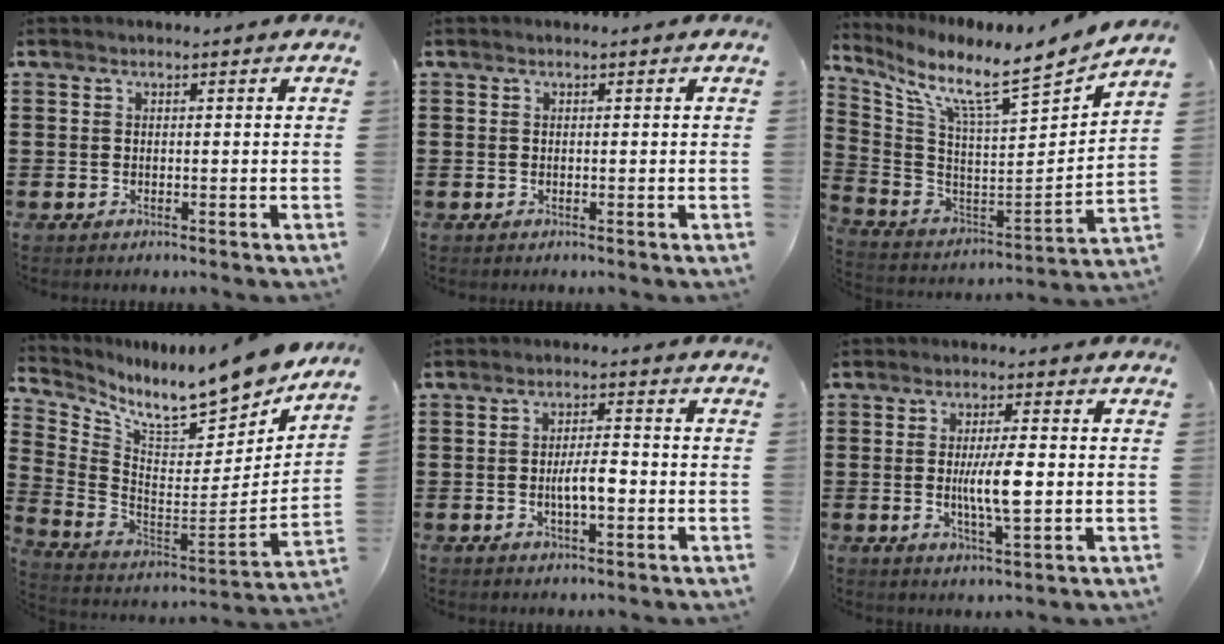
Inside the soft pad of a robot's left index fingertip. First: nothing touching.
{"total": 0.0}
{"total": 8.3, "force": [6.9, 0.3, 4.6], "torque": [-0.117, -0.071, 0.105]}
{"total": 10.6, "force": [9.4, 1.0, 5.0], "torque": [-0.106, -0.091, 0.152]}
{"total": 4.5, "force": [-1.0, 1.5, 4.1], "torque": [-0.081, 0.004, -0.021]}
{"total": 6.3, "force": [-0.3, 1.1, 6.2], "torque": [-0.107, -0.006, -0.012]}